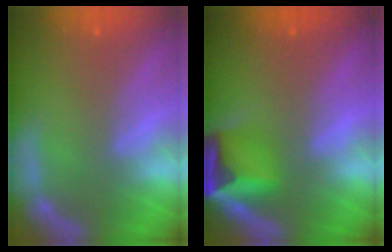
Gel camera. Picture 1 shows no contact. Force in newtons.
{"total": 6.0}